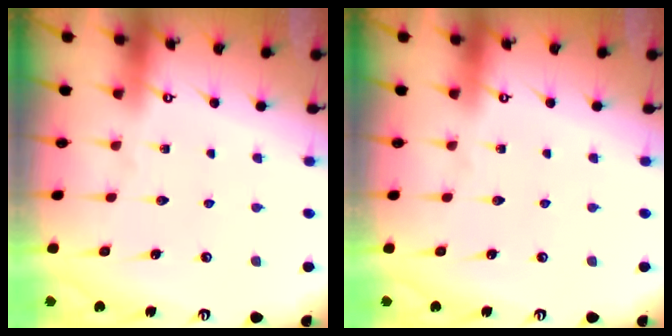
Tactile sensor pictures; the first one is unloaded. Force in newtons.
{"total": 0.0}